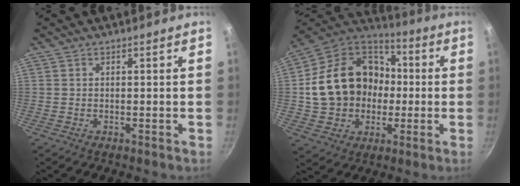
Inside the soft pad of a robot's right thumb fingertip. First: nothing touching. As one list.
[{"total": 22.0, "force": [-0.1, 17.8, 12.9], "torque": [-0.200, 0.047, 0.003]}]